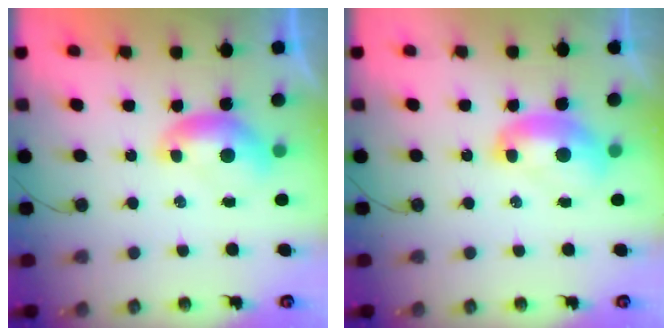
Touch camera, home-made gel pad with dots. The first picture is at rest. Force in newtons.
{"total": 2.5, "press": 2.5, "slide": 0.3}